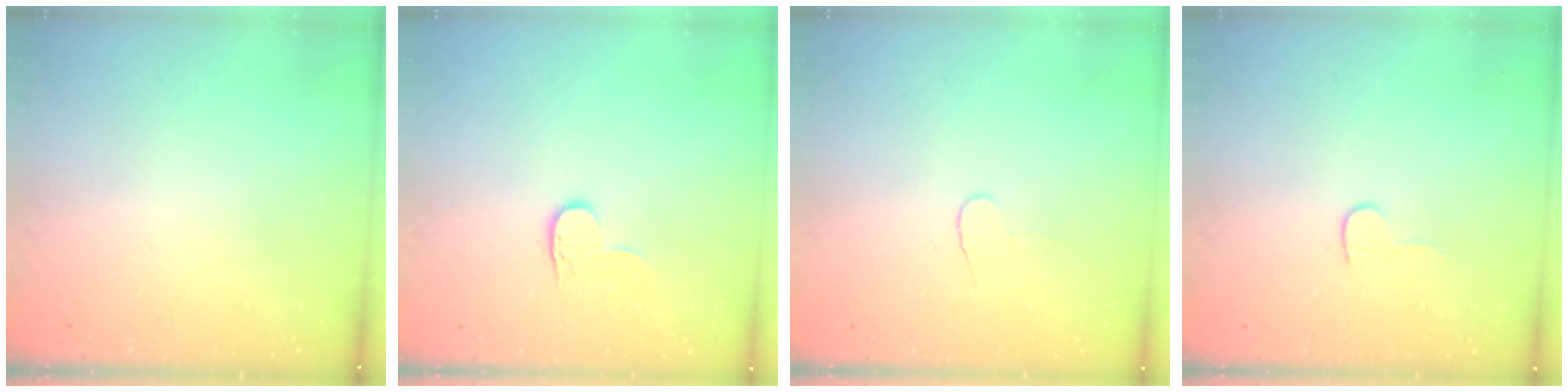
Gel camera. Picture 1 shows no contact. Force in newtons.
{"total": 4.0, "press": 4.0, "slide": 0.5}
{"total": 3.7, "press": 3.7, "slide": 0.4}
{"total": 4.0, "press": 4.0, "slide": 0.4}